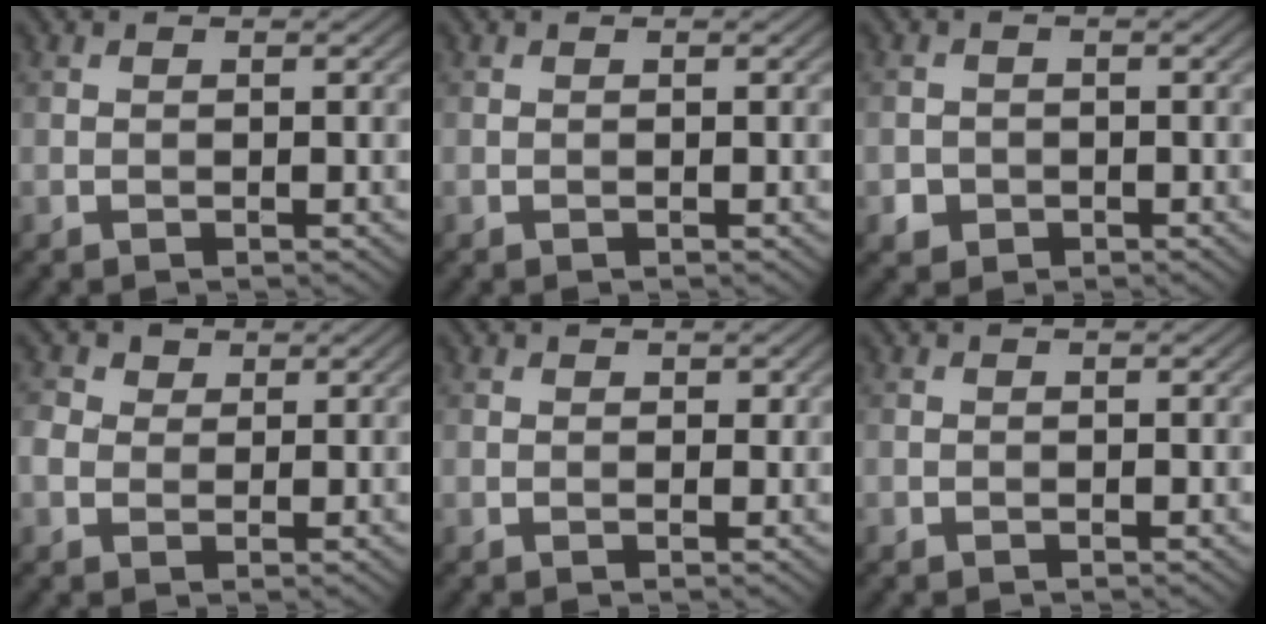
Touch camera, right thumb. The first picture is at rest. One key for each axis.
{"total": 0.0}
{"total": 2.1, "fx": -0.9, "fy": 1.8, "fz": 0.5, "tx": -0.006, "ty": -0.005, "tz": -0.017}
{"total": 2.7, "fx": 0.6, "fy": 2.3, "fz": 1.2, "tx": -0.037, "ty": 0.008, "tz": 0.006}
{"total": 0.7, "fx": 0.5, "fy": 0.4, "fz": 0.2, "tx": -0.001, "ty": -0.002, "tz": 0.006}
{"total": 0.0}